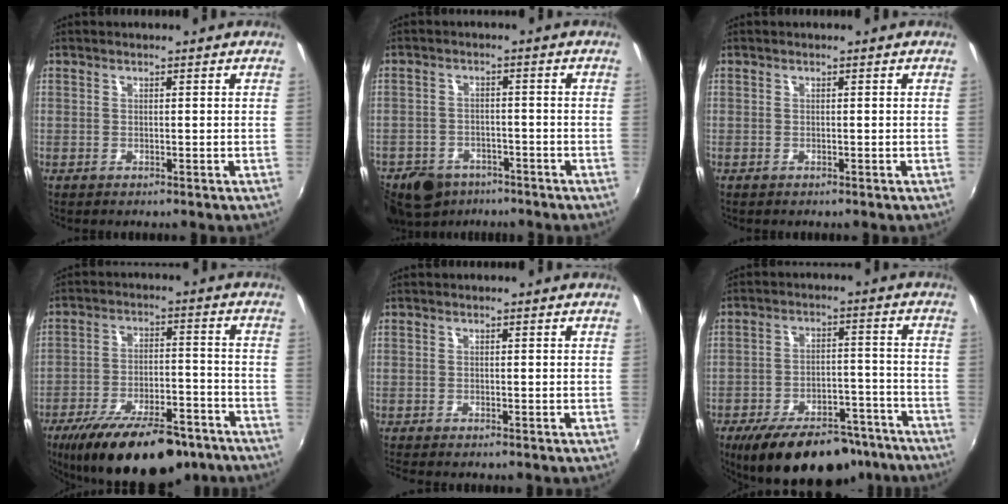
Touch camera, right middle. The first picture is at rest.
{"total": 11.8, "force": [-8.3, 7.2, 4.4], "torque": [-0.120, -0.006, -0.125]}
{"total": 0.0}
{"total": 21.9, "force": [-16.2, 7.6, 12.6], "torque": [-0.227, -0.027, -0.235]}
{"total": 1.4, "force": [-1.2, 0.1, 0.6], "torque": [-0.015, -0.007, -0.021]}
{"total": 20.2, "force": [-15.8, 8.0, 9.7], "torque": [-0.174, 0.002, -0.211]}